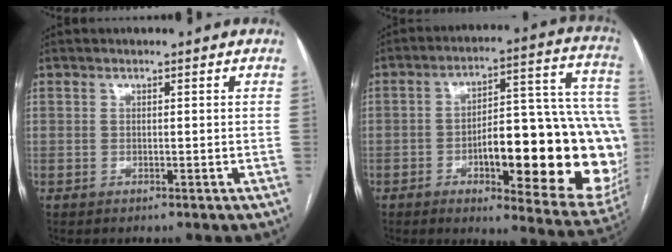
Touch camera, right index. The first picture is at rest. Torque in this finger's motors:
{"motor_torque": [1.57, -0.56, 0.75, 0.21]}